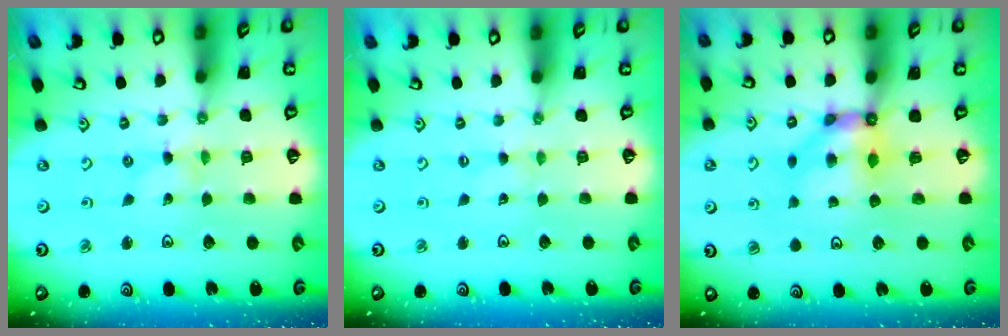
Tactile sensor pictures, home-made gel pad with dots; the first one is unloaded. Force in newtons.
{"total": 0.5, "press": 0.5, "slide": 0.1}
{"total": 7.4, "press": 7.4, "slide": 0.3}